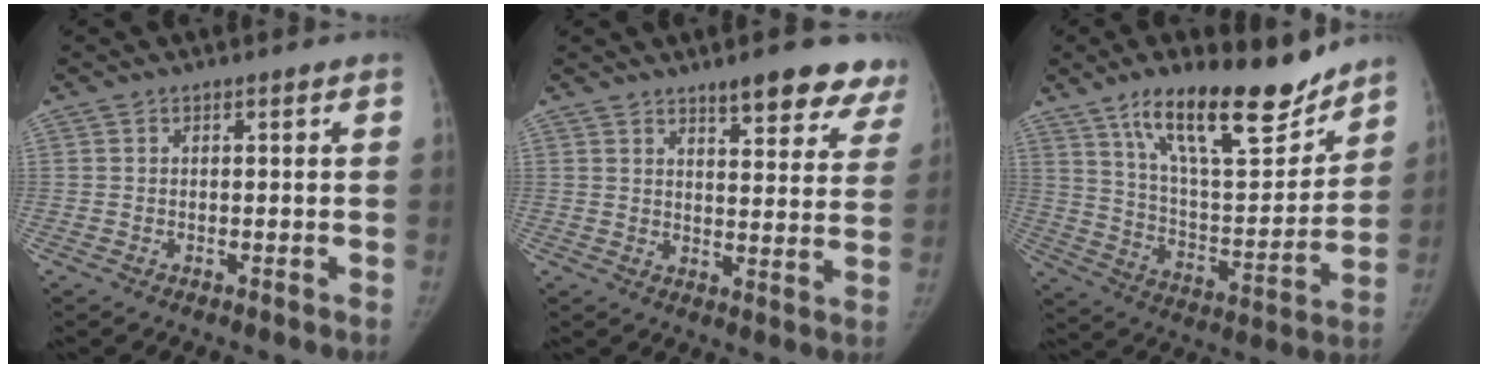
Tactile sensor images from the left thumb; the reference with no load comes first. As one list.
[{"total": 13.6, "force": [10.2, 4.1, 7.9], "torque": [-0.049, -0.053, 0.118]}, {"total": 21.7, "force": [15.5, 6.9, 13.6], "torque": [-0.176, -0.081, 0.262]}]